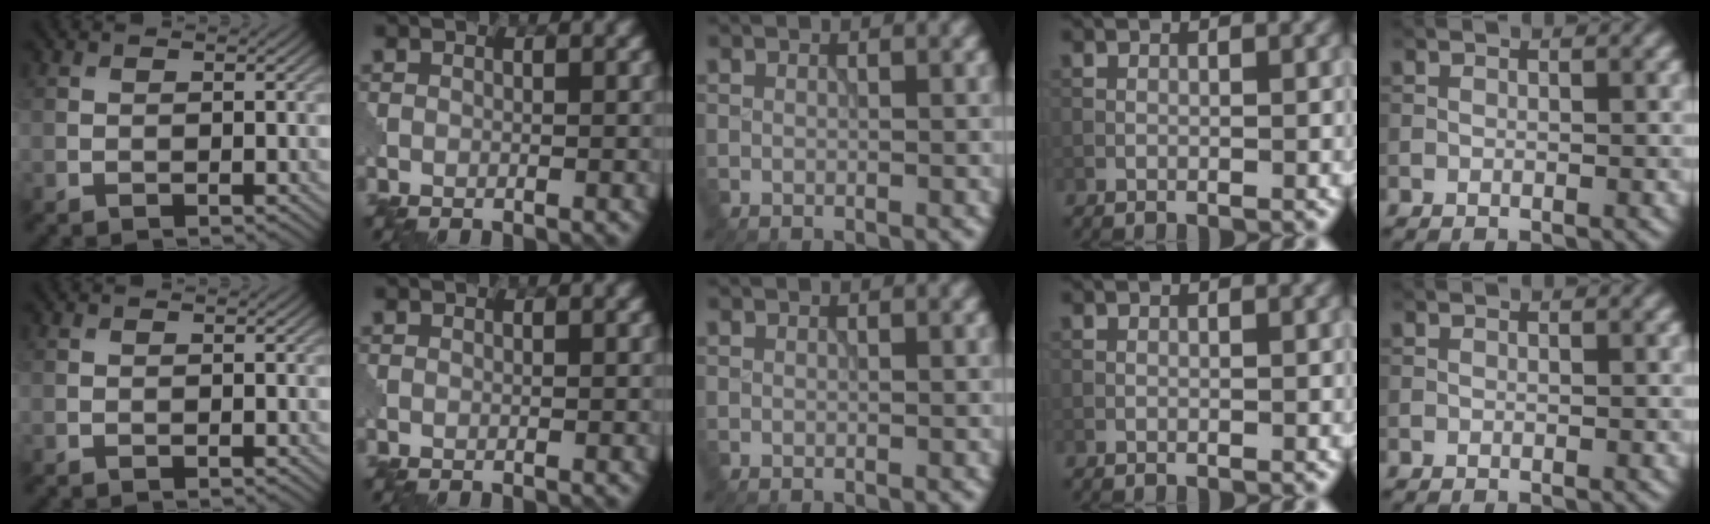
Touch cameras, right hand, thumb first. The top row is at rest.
{}